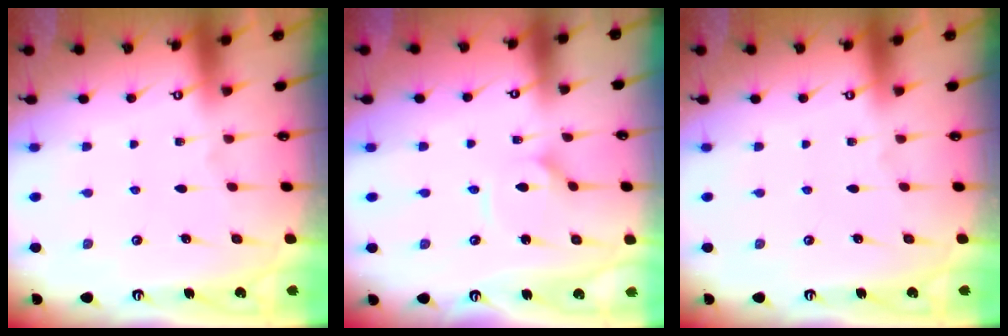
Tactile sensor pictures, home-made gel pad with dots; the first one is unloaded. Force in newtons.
{"total": 2.7, "press": 2.6, "slide": 0.3}
{"total": 0.0}